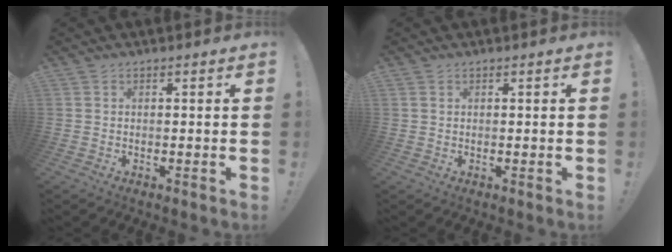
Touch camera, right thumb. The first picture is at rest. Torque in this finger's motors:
{"motor_torque": [0.09, -0.17, 0.04, 0.25, 0.11]}